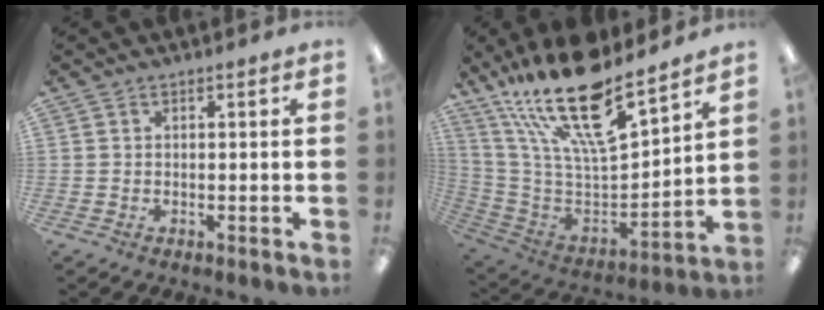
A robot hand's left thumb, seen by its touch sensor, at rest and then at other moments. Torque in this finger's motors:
{"motor_torque": [1.13, -0.16, 1.84, -0.93, 0.26]}